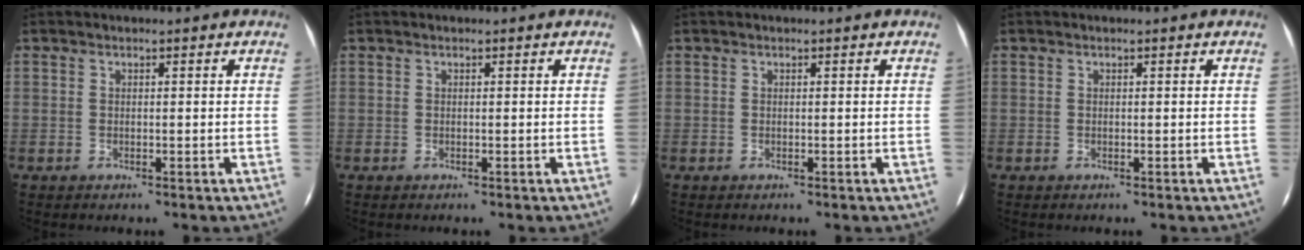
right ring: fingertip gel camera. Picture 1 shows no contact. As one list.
[{"total": 0.0}, {"total": 0.0}, {"total": 0.0}]